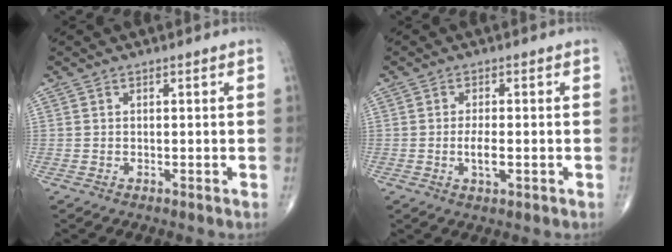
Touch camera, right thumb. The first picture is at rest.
{"total": 3.6, "force": [-0.7, 1.3, 3.2], "torque": [-0.057, -0.002, -0.013]}